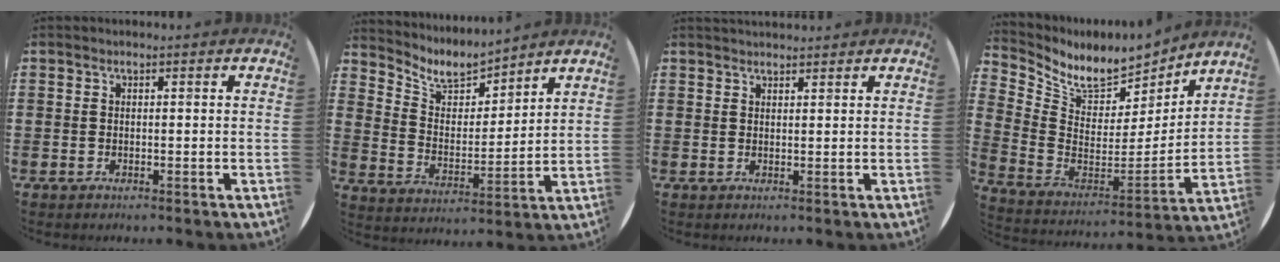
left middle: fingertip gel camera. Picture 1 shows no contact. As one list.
[{"total": 6.8, "force": [5.9, 2.7, 1.9], "torque": [-0.066, -0.031, 0.104]}, {"total": 1.1, "force": [1.1, 0.1, 0.0], "torque": [0.000, 0.000, 0.022]}, {"total": 8.1, "force": [6.4, 3.9, 3.0], "torque": [-0.091, -0.052, 0.114]}]